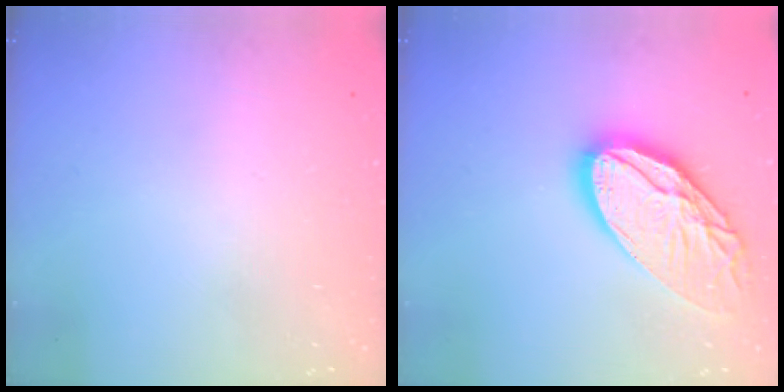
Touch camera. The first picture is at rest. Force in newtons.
{"total": 18.1, "press": 18.0, "slide": 1.5}